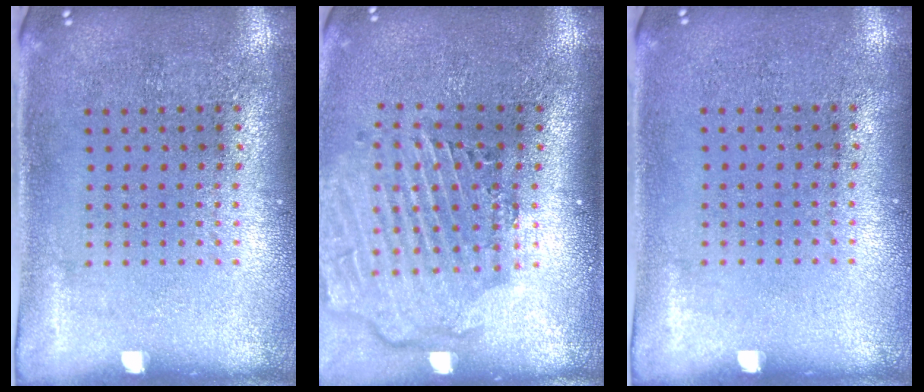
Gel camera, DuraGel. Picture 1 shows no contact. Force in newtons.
{"total": 2.9, "press": 2.3, "slide": 1.8}
{"total": 0.0}